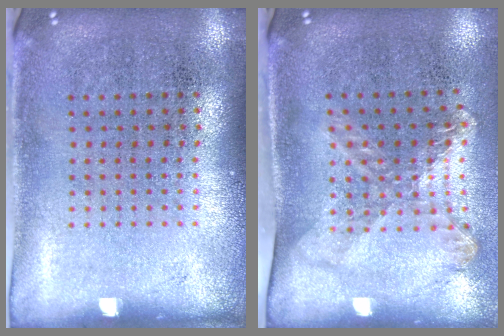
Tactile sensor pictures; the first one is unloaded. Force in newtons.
{"total": 1.8, "press": 1.3, "slide": 1.2}